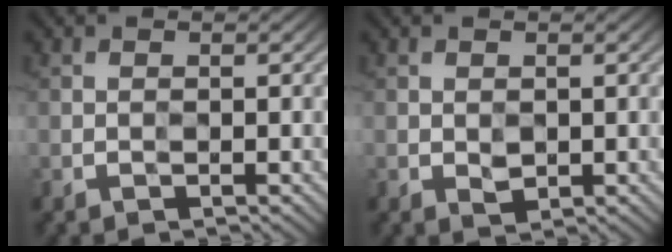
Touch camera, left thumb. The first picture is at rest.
{"total": 1.3, "force": [0.1, 1.1, 0.7], "torque": [-0.013, -0.003, 0.005]}